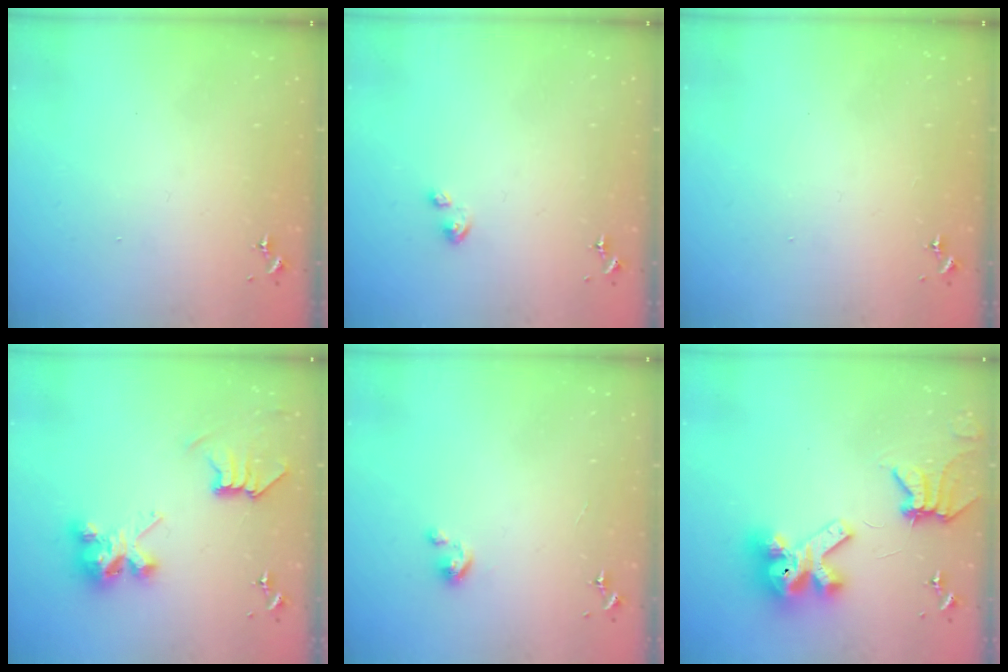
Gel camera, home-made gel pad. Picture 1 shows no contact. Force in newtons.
{"total": 3.4, "press": 3.4, "slide": 0.6}
{"total": 0.0}
{"total": 7.8, "press": 7.8, "slide": 0.0}
{"total": 2.4, "press": 2.4, "slide": 0.2}
{"total": 13.6, "press": 13.5, "slide": 1.9}